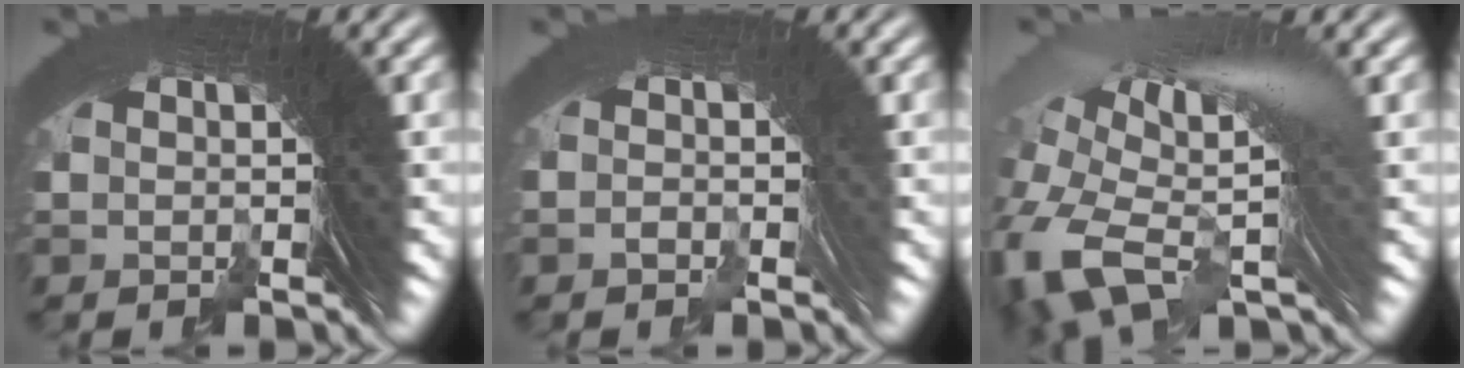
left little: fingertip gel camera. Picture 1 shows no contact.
{"total": 1.3, "force": [-1.1, -0.5, -0.4], "torque": [0.015, 0.008, -0.023]}
{"total": 5.5, "force": [-1.2, 2.6, 4.7], "torque": [-0.103, -0.021, -0.007]}